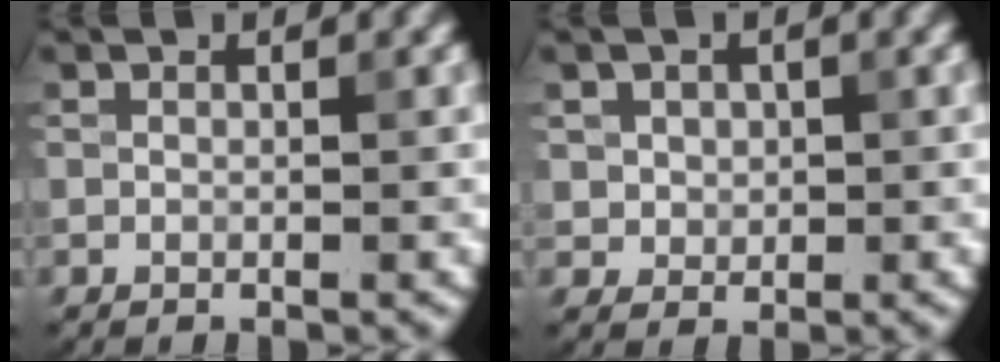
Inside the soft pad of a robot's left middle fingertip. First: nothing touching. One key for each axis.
{"total": 2.5, "fx": 0.8, "fy": 2.1, "fz": 1.0, "tx": -0.022, "ty": 0.002, "tz": 0.023}